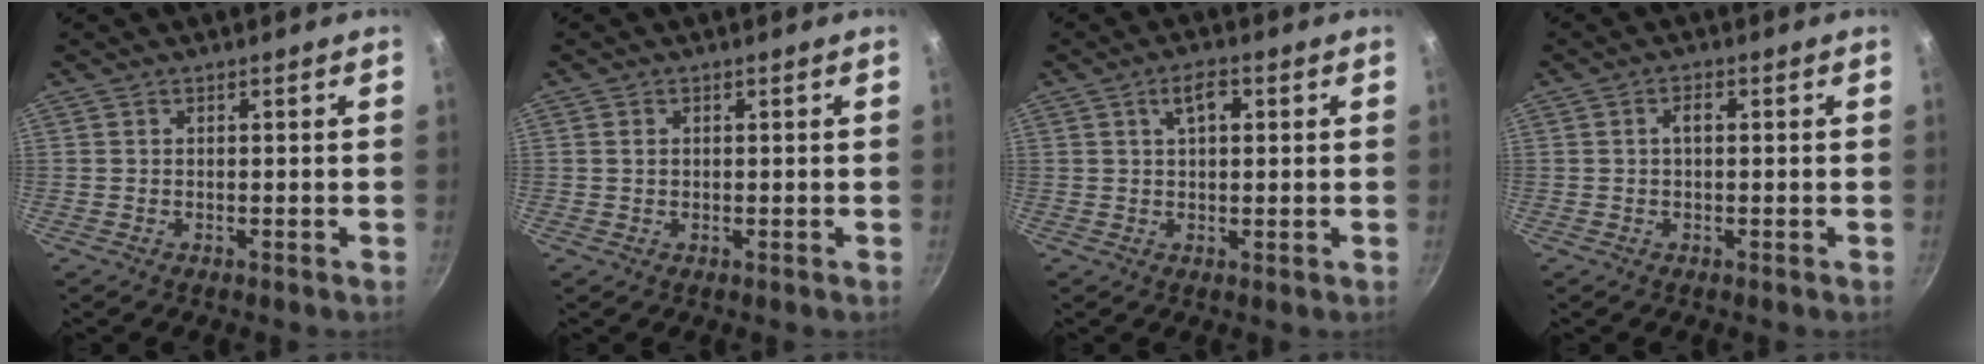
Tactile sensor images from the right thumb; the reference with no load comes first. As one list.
[{"total": 1.0, "force": [0.2, 0.8, 0.5], "torque": [-0.009, 0.004, 0.004]}, {"total": 4.6, "force": [1.5, 2.1, 3.8], "torque": [-0.056, 0.003, 0.021]}, {"total": 1.9, "force": [0.1, 1.0, 1.6], "torque": [-0.030, 0.008, 0.002]}]